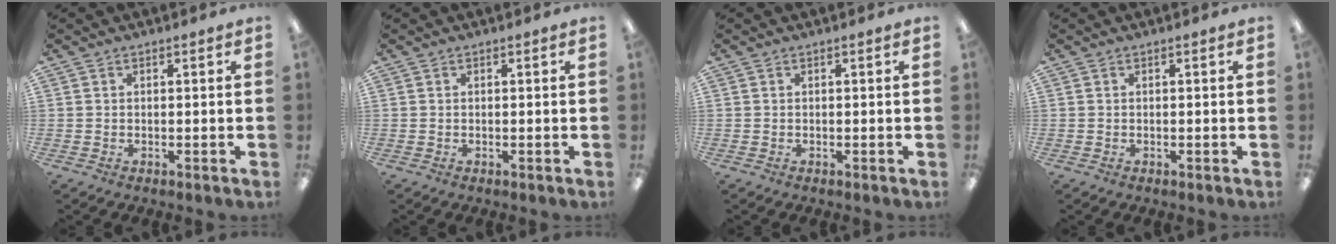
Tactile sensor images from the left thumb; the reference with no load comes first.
{"total": 0.0}
{"total": 0.0}
{"total": 0.0}